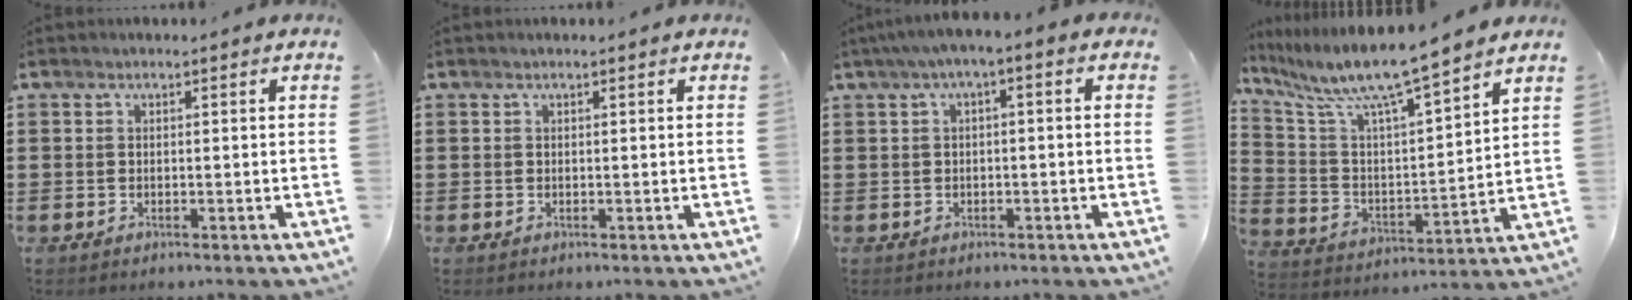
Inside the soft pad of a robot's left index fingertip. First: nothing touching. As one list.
[{"total": 0.0}, {"total": 2.4, "force": [-1.5, 0.4, 1.9], "torque": [-0.031, 0.004, -0.032]}, {"total": 8.6, "force": [7.5, -0.2, 4.2], "torque": [-0.115, -0.053, 0.120]}]